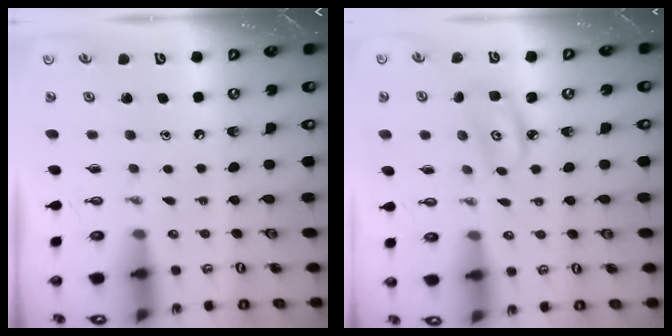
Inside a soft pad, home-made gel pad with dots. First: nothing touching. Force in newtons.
{"total": 4.2, "press": 4.2, "slide": 0.3}